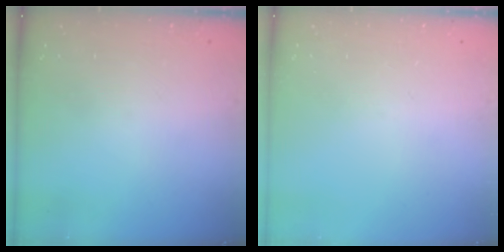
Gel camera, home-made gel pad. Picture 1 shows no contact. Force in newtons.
{"total": 0.0}